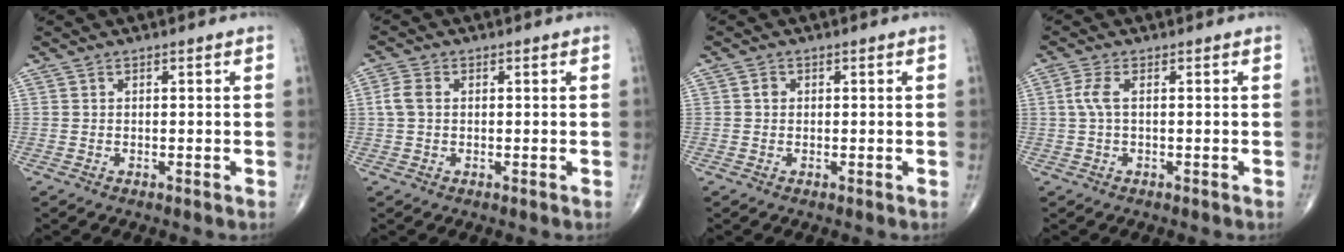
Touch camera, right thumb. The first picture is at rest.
{"total": 3.2, "force": [0.3, 2.2, 2.3], "torque": [-0.056, 0.008, 0.002]}
{"total": 1.1, "force": [0.1, 0.9, 0.5], "torque": [-0.004, 0.002, 0.000]}
{"total": 2.9, "force": [0.3, 1.0, 2.7], "torque": [-0.077, 0.007, 0.004]}